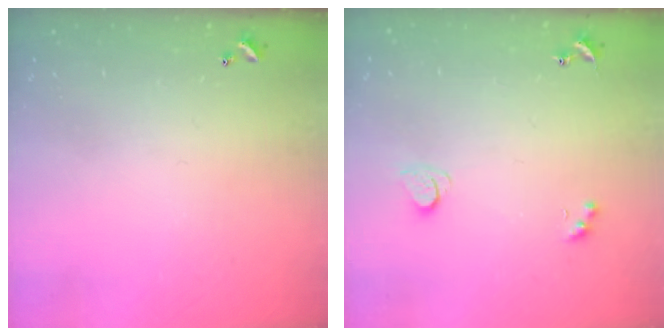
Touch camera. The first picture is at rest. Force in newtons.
{"total": 3.0, "press": 2.9, "slide": 0.7}